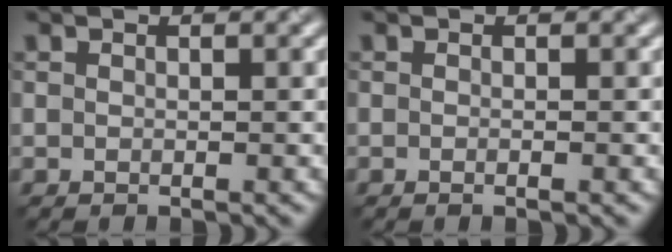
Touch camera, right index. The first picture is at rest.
{"total": 0.8, "force": [-0.2, 0.2, 0.7], "torque": [-0.007, -0.006, -0.006]}